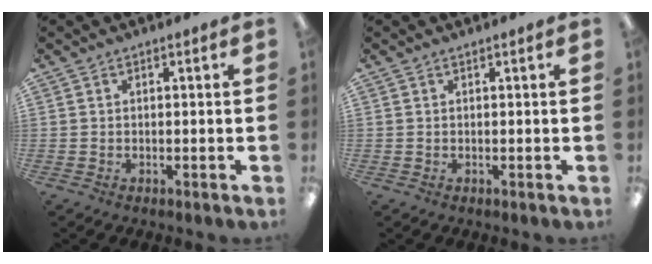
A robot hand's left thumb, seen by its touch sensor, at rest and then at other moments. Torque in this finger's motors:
{"motor_torque": [-0.06, -0.06, 0.02, 0.00, 0.00]}